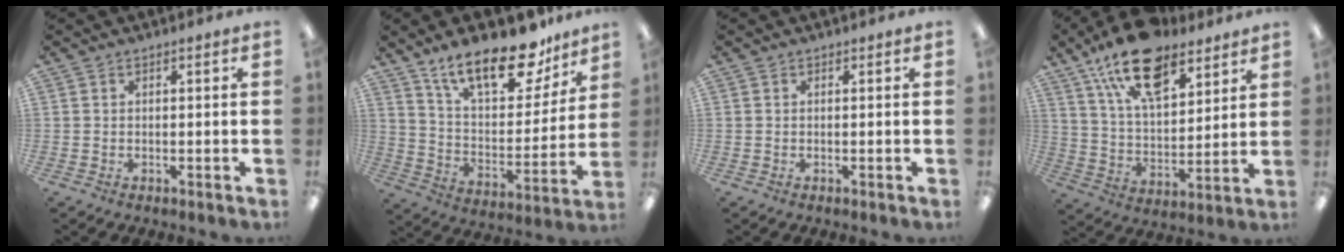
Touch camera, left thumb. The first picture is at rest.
{"total": 21.9, "force": [15.7, 8.5, 12.7], "torque": [-0.198, -0.099, 0.269]}
{"total": 0.0}
{"total": 18.6, "force": [12.9, 8.7, 10.2], "torque": [-0.183, -0.057, 0.229]}